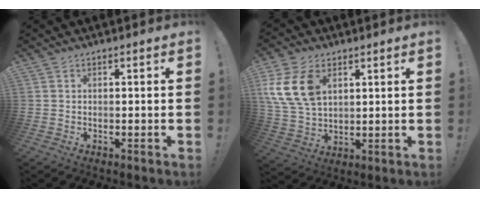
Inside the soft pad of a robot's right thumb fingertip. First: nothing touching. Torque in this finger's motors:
{"motor_torque": [0.66, 1.42, 0.64, -0.23, 0.54]}